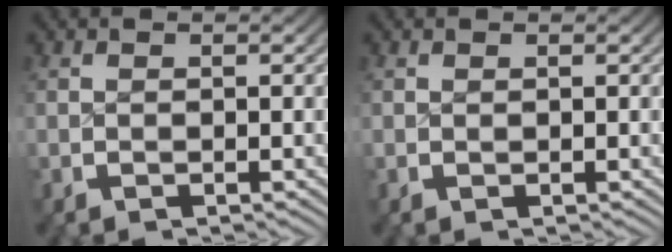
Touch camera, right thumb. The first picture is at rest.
{"total": 0.0}